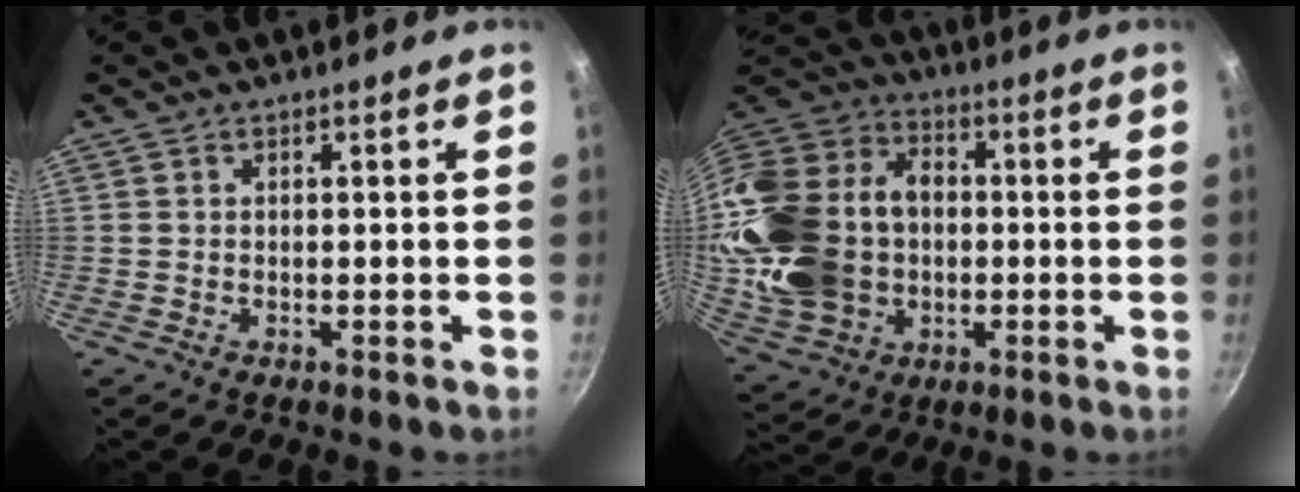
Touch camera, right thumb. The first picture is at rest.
{"total": 25.9, "force": [-0.7, 19.7, 16.7], "torque": [-0.323, 0.041, 0.005]}